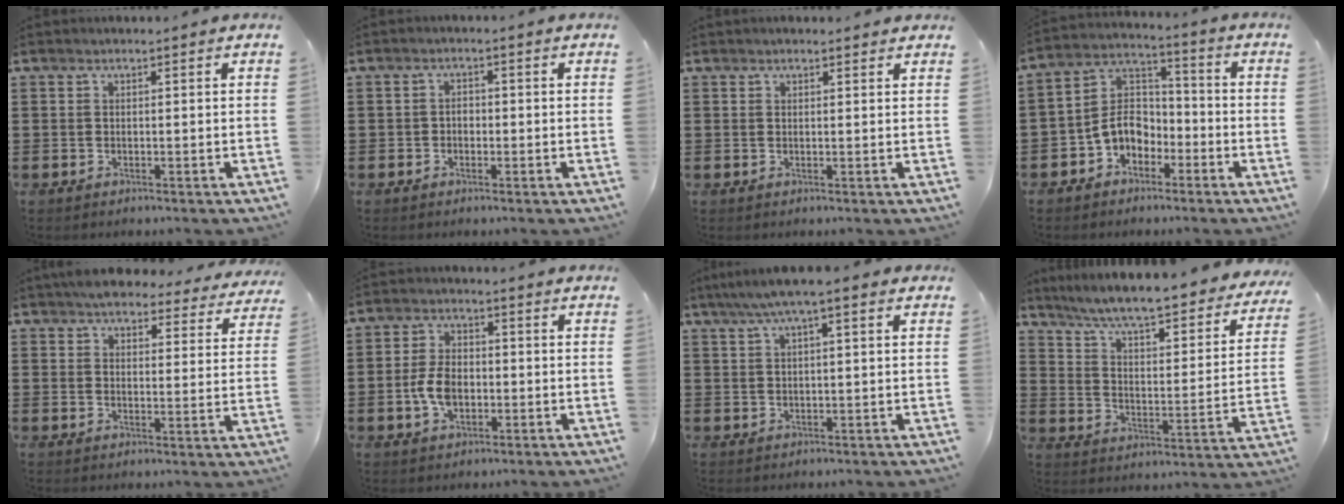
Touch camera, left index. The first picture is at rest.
{"total": 1.4, "force": [-0.6, 1.1, 0.6], "torque": [-0.016, 0.004, -0.015]}
{"total": 0.7, "force": [0.6, 0.2, 0.2], "torque": [-0.005, 0.002, 0.012]}
{"total": 6.5, "force": [-2.8, 4.9, 3.3], "torque": [-0.095, 0.000, -0.065]}
{"total": 5.0, "force": [4.7, 1.3, 1.2], "torque": [-0.033, -0.016, 0.085]}
{"total": 5.7, "force": [-1.3, 3.5, 4.4], "torque": [-0.106, 0.000, -0.030]}
{"total": 3.6, "force": [1.7, 0.4, 3.2], "torque": [-0.062, 0.006, 0.027]}
{"total": 6.3, "force": [5.7, -0.5, 2.5], "torque": [-0.074, -0.052, 0.090]}